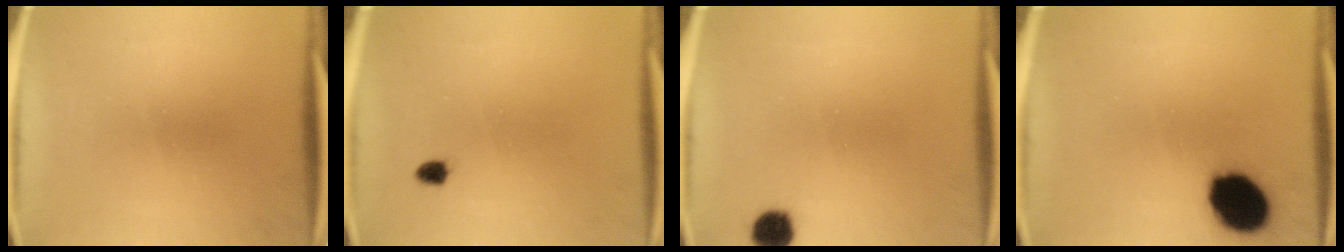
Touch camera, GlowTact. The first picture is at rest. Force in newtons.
{"total": 1.2}
{"total": 4.2}
{"total": 14.4}